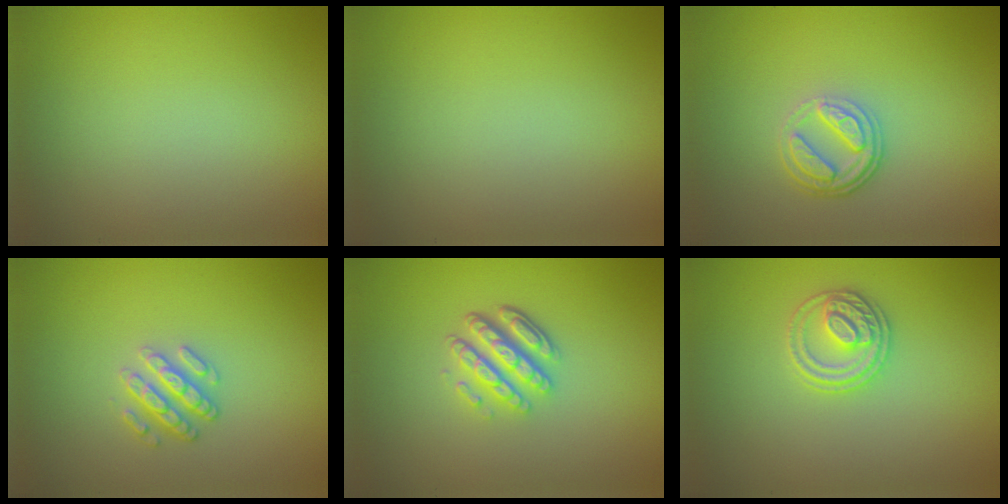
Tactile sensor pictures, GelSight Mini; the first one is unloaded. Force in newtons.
{"total": 0.0}
{"total": 3.7, "press": 2.8, "slide": 2.4}
{"total": 2.5, "press": 2.4, "slide": 0.8}
{"total": 4.3, "press": 3.3, "slide": 2.7}
{"total": 2.7, "press": 2.7, "slide": 0.6}